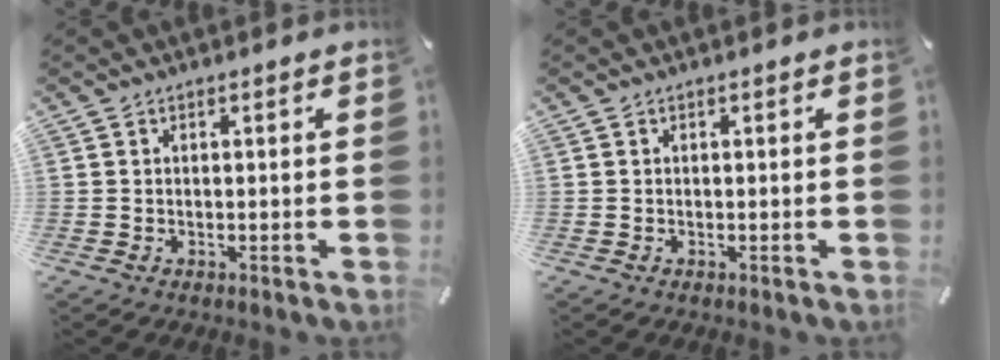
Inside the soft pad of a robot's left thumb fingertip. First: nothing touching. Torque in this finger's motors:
{"motor_torque": [-0.06, 0.06, 0.00, 0.00, 0.00]}